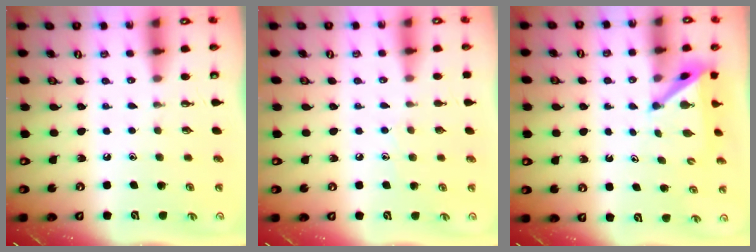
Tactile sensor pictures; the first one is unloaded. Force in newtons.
{"total": 5.3, "press": 5.2, "slide": 0.5}
{"total": 4.7, "press": 4.7, "slide": 0.5}